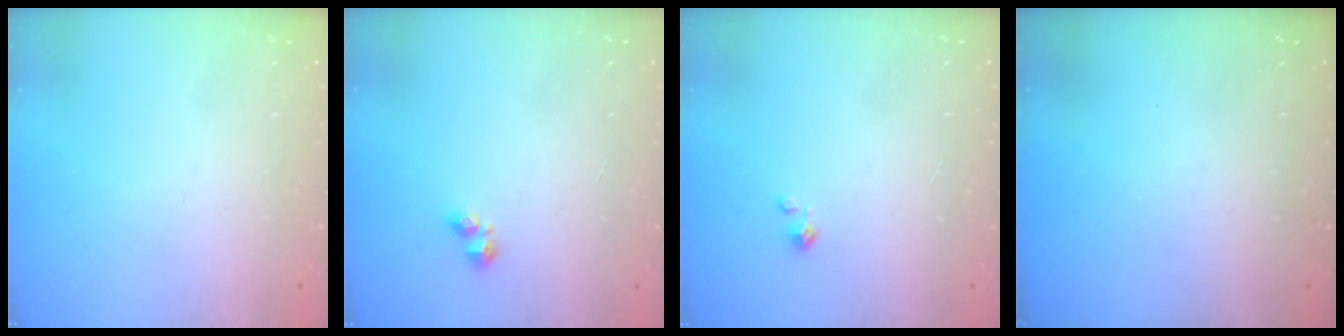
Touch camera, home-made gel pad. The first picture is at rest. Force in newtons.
{"total": 2.6, "press": 2.5, "slide": 0.5}
{"total": 2.3, "press": 2.2, "slide": 0.3}
{"total": 0.0}